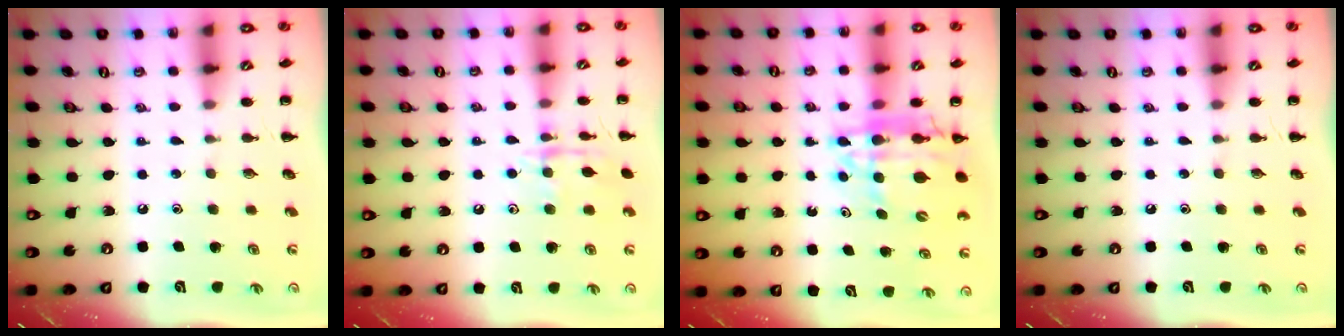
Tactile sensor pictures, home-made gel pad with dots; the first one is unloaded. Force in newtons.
{"total": 10.3, "press": 10.3, "slide": 0.6}
{"total": 14.0, "press": 13.5, "slide": 3.7}
{"total": 0.0}